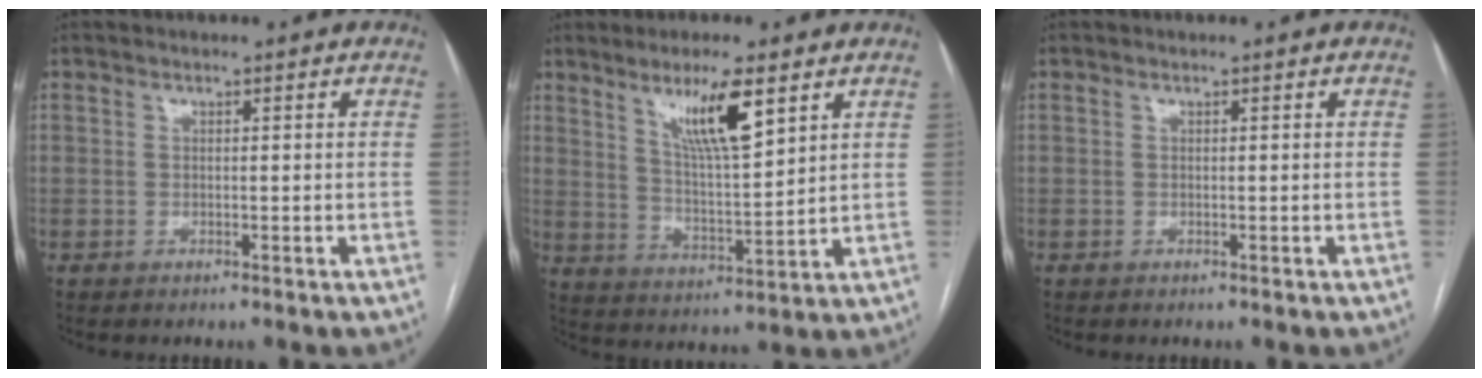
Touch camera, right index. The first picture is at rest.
{"total": 10.0, "force": [5.8, 1.1, 8.1], "torque": [-0.146, -0.009, 0.107]}
{"total": 0.0}